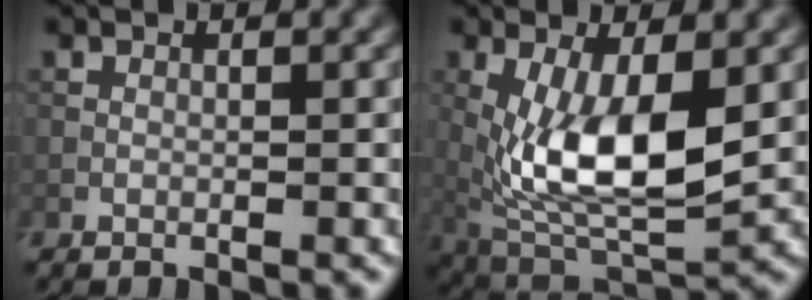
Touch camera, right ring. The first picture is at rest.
{"total": 10.3, "force": [0.0, 4.2, 9.4], "torque": [-0.181, -0.011, 0.005]}